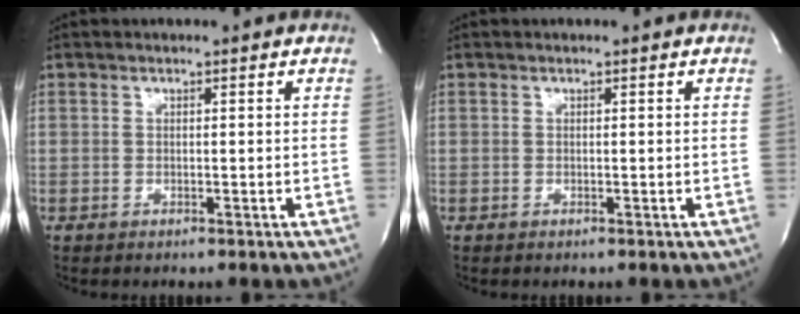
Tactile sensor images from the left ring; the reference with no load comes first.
{"total": 0.0}